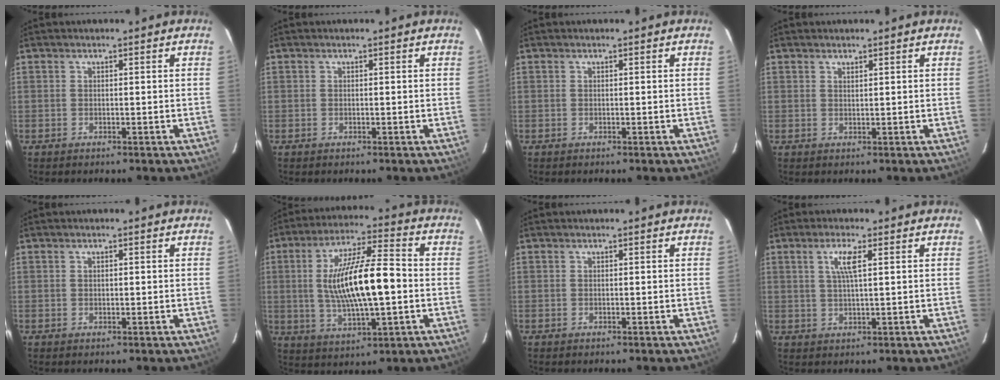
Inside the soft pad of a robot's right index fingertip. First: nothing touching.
{"total": 0.0}
{"total": 0.0}
{"total": 0.8, "force": [0.7, 0.1, 0.3], "torque": [-0.006, 0.000, 0.013]}
{"total": 0.7, "force": [0.2, 0.4, 0.5], "torque": [-0.008, 0.003, 0.003]}
{"total": 16.3, "force": [-0.6, 4.3, 15.7], "torque": [-0.289, 0.005, -0.004]}
{"total": 0.0}
{"total": 4.0, "force": [1.4, 0.3, 3.7], "torque": [-0.073, 0.002, 0.026]}